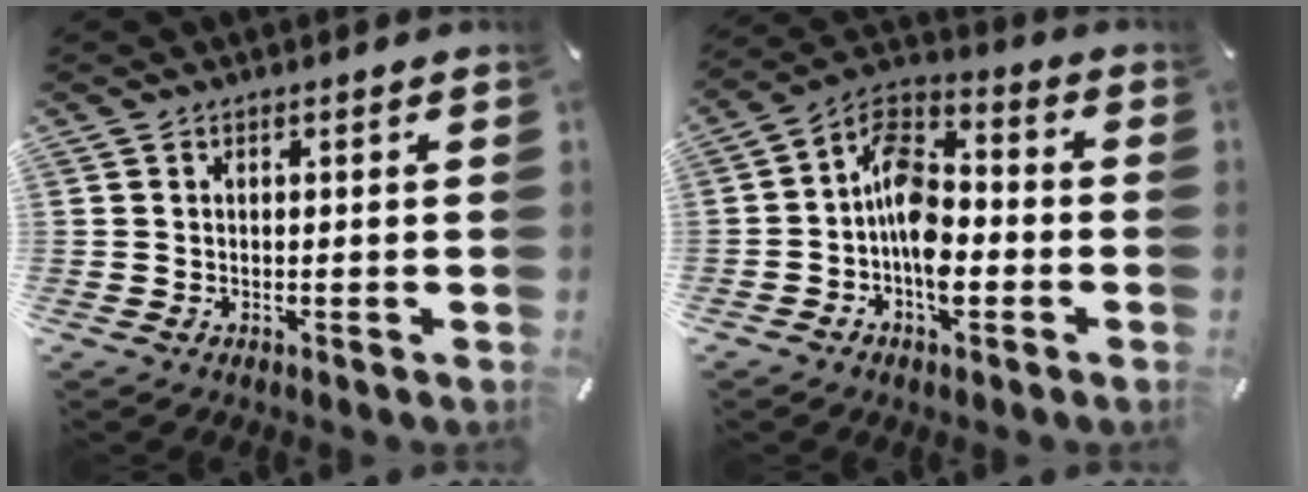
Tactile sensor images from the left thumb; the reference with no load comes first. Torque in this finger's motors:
{"motor_torque": [1.59, 2.69, 1.52, 0.28, 0.36]}